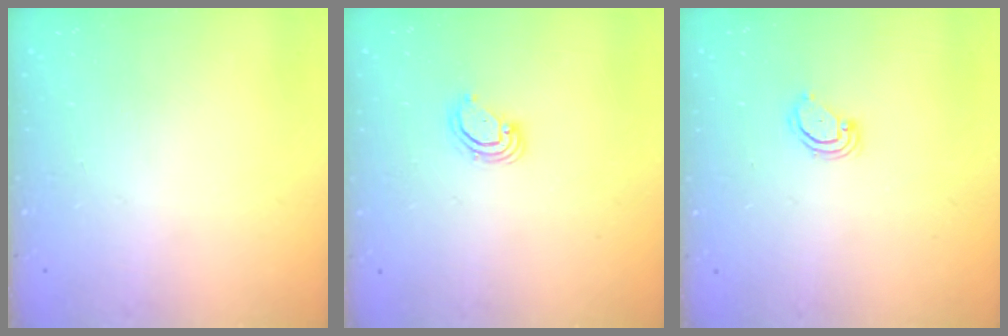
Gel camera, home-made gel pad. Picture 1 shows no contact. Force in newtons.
{"total": 3.2, "press": 3.2, "slide": 0.2}
{"total": 3.2, "press": 3.2, "slide": 0.3}